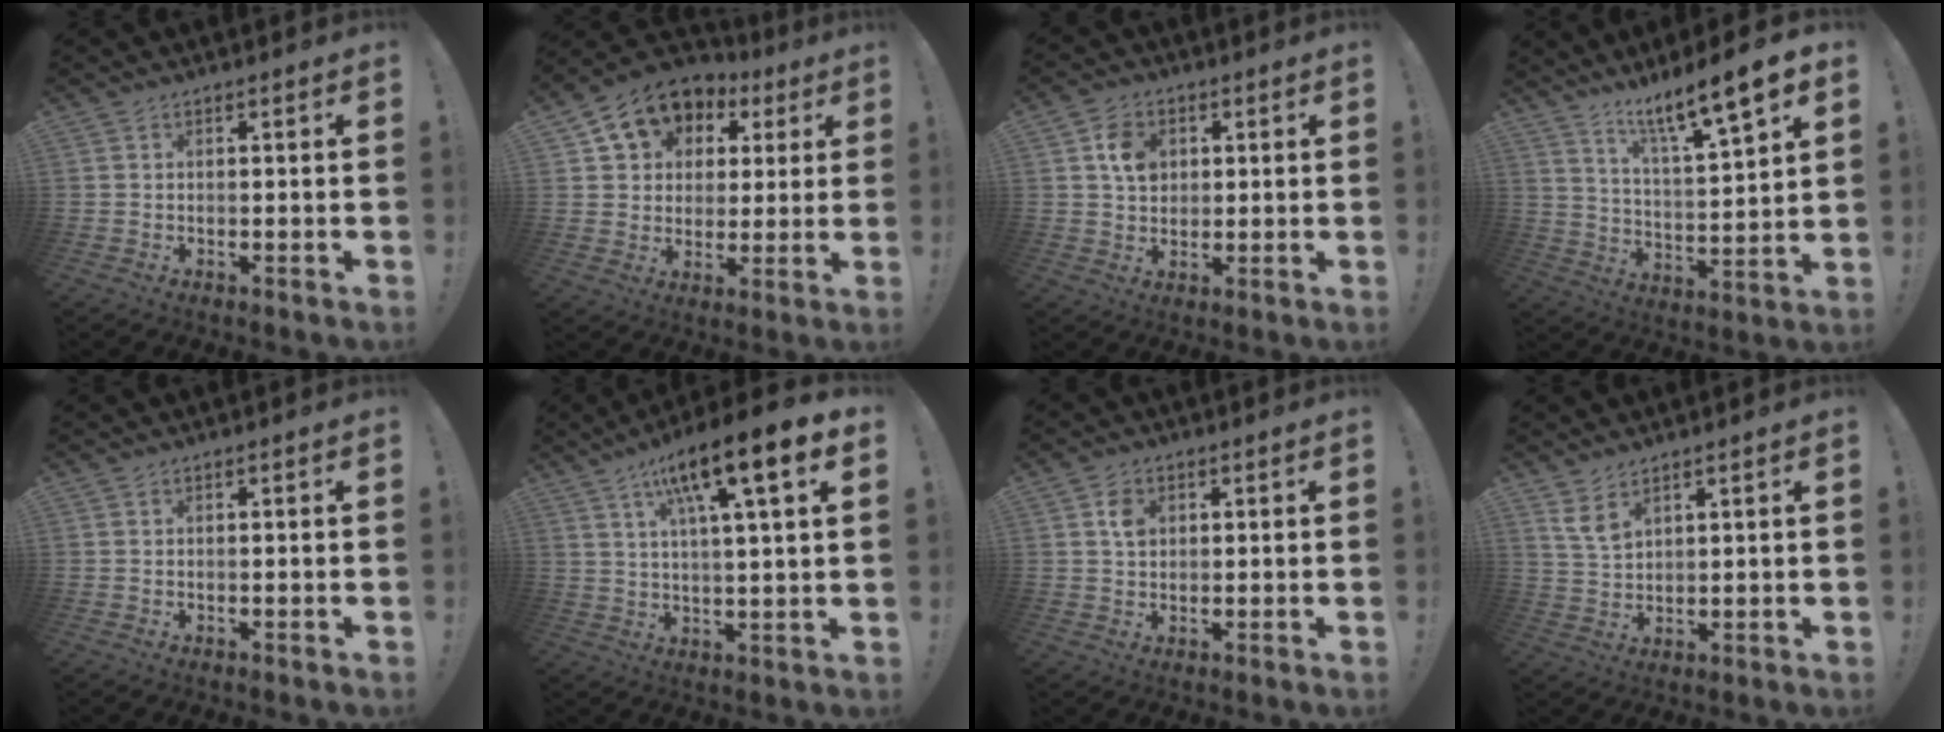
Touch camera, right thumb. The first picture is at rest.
{"total": 11.5, "force": [5.9, 8.8, 4.3], "torque": [-0.076, -0.034, 0.117]}
{"total": 7.5, "force": [2.3, 6.1, 3.7], "torque": [-0.042, 0.001, 0.043]}
{"total": 12.4, "force": [9.2, 0.8, 8.4], "torque": [-0.147, -0.070, 0.140]}
{"total": 0.0}
{"total": 13.9, "force": [6.4, 2.0, 12.2], "torque": [-0.198, -0.026, 0.090]}
{"total": 3.5, "force": [1.1, 2.7, 2.0], "torque": [-0.017, -0.004, 0.018]}
{"total": 5.7, "force": [3.8, 2.6, 3.3], "torque": [-0.062, -0.019, 0.073]}